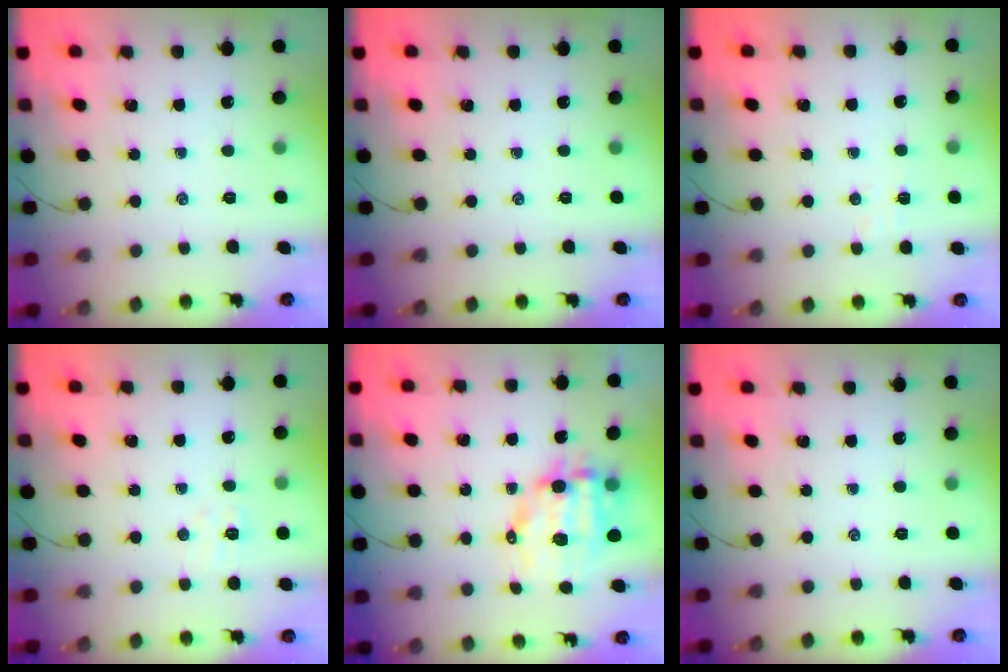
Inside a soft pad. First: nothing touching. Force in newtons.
{"total": 0.0}
{"total": 2.9, "press": 2.8, "slide": 0.6}
{"total": 3.6, "press": 3.4, "slide": 1.2}
{"total": 10.6, "press": 10.3, "slide": 2.4}
{"total": 0.0}